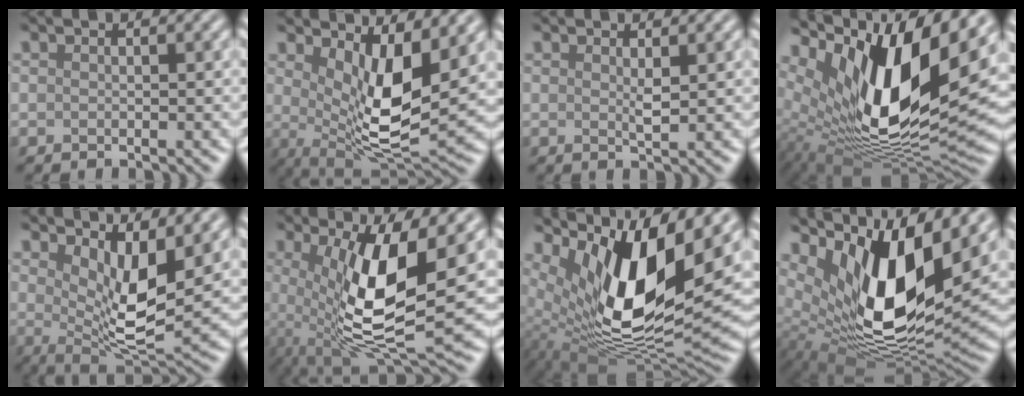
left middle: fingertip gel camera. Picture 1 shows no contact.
{"total": 8.4, "force": [2.4, 3.0, 7.5], "torque": [-0.133, -0.020, 0.044]}
{"total": 1.0, "force": [0.4, 0.1, 0.9], "torque": [-0.021, -0.004, 0.006]}
{"total": 16.2, "force": [5.7, 6.8, 13.5], "torque": [-0.244, -0.011, 0.102]}
{"total": 6.8, "force": [2.3, 2.5, 5.9], "torque": [-0.105, -0.020, 0.044]}
{"total": 10.8, "force": [0.9, 3.4, 10.3], "torque": [-0.182, -0.016, 0.017]}
{"total": 14.3, "force": [5.4, 5.8, 11.9], "torque": [-0.220, -0.011, 0.098]}
{"total": 14.1, "force": [5.0, 6.2, 11.6], "torque": [-0.214, -0.011, 0.094]}